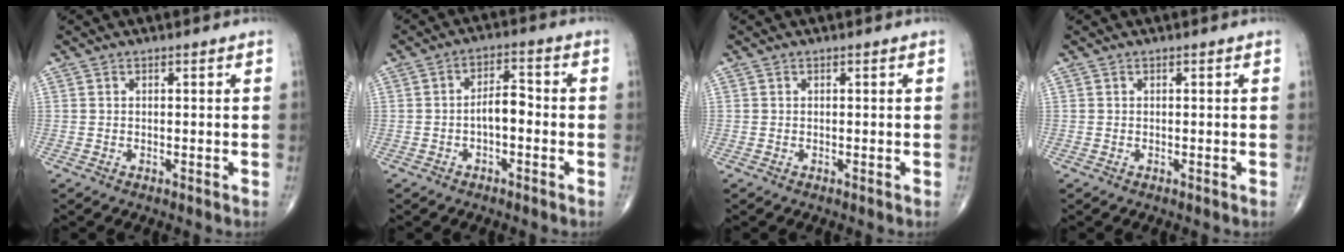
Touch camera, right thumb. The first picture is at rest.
{"total": 4.7, "force": [-1.2, 2.3, 3.9], "torque": [-0.057, 0.025, -0.024]}
{"total": 0.0}
{"total": 0.0}